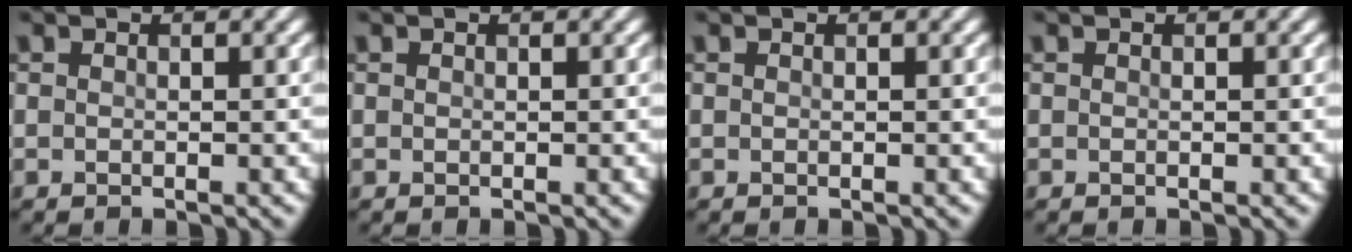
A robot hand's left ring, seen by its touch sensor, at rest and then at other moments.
{"total": 0.0}
{"total": 0.0}
{"total": 0.0}